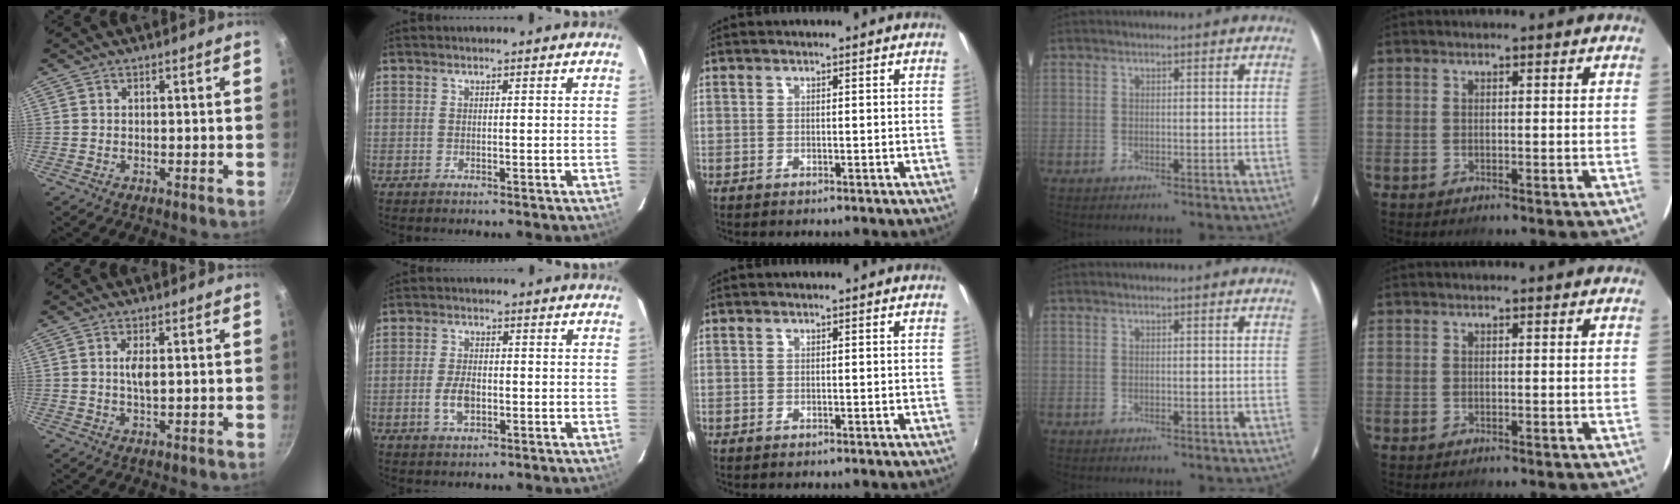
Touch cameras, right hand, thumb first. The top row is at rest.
{"thumb": {"total": 3.3, "force": [0.5, 1.2, 3.0], "torque": [-0.054, -0.001, 0.010]}, "index": {"total": 4.7, "force": [-1.4, 2.5, 3.8], "torque": [-0.080, -0.001, -0.023]}}